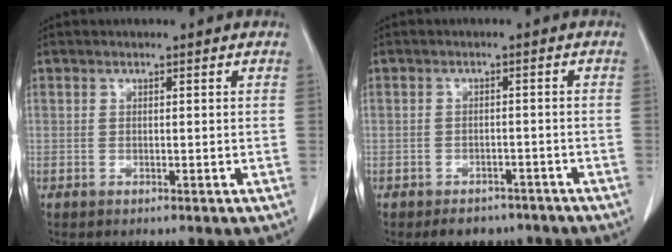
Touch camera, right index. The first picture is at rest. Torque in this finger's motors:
{"motor_torque": [-0.85, -0.27, -0.38, -0.11]}